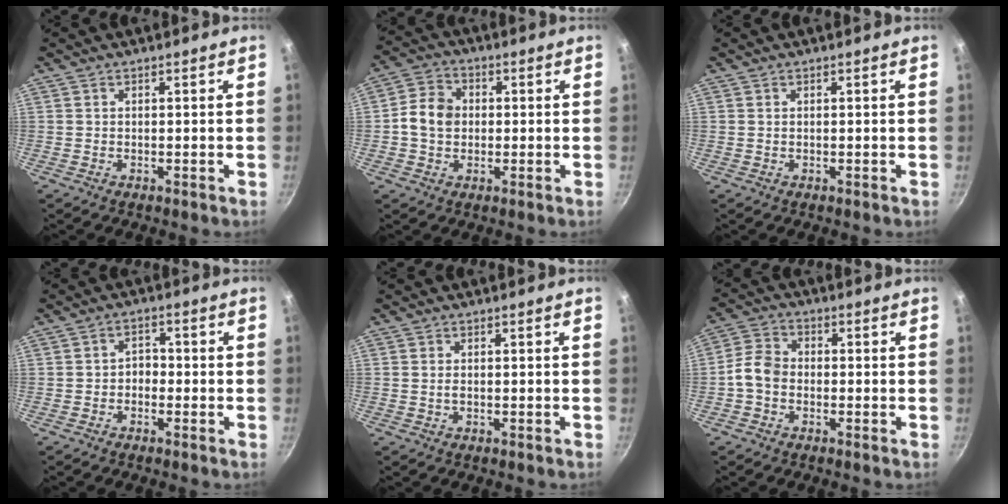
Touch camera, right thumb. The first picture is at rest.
{"total": 7.2, "force": [-0.1, 5.9, 4.1], "torque": [-0.055, 0.014, -0.016]}
{"total": 0.0}
{"total": 2.8, "force": [-1.0, 2.2, 1.5], "torque": [-0.005, 0.017, -0.022]}
{"total": 1.1, "force": [-0.1, 0.7, 0.8], "torque": [-0.017, 0.001, -0.002]}
{"total": 5.5, "force": [-1.5, 4.1, 3.3], "torque": [-0.057, 0.025, -0.043]}